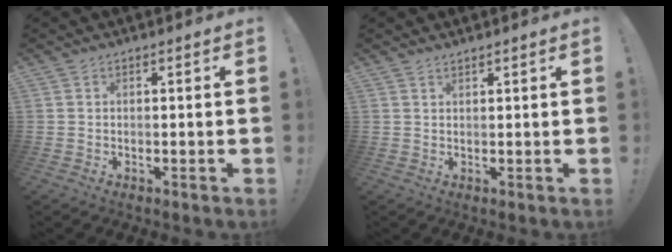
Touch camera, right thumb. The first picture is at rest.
{"total": 1.1, "force": [1.1, 0.2, 0.4], "torque": [-0.003, -0.004, 0.020]}